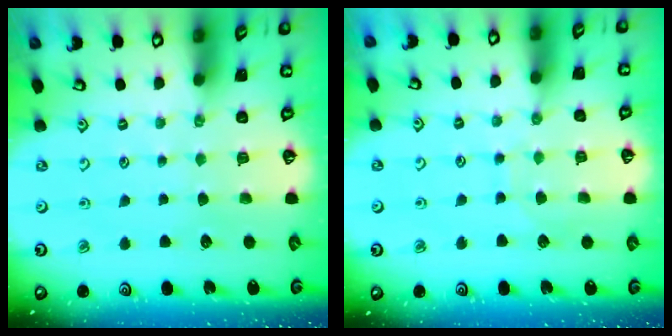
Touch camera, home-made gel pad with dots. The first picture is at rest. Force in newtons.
{"total": 6.3, "press": 6.3, "slide": 0.2}